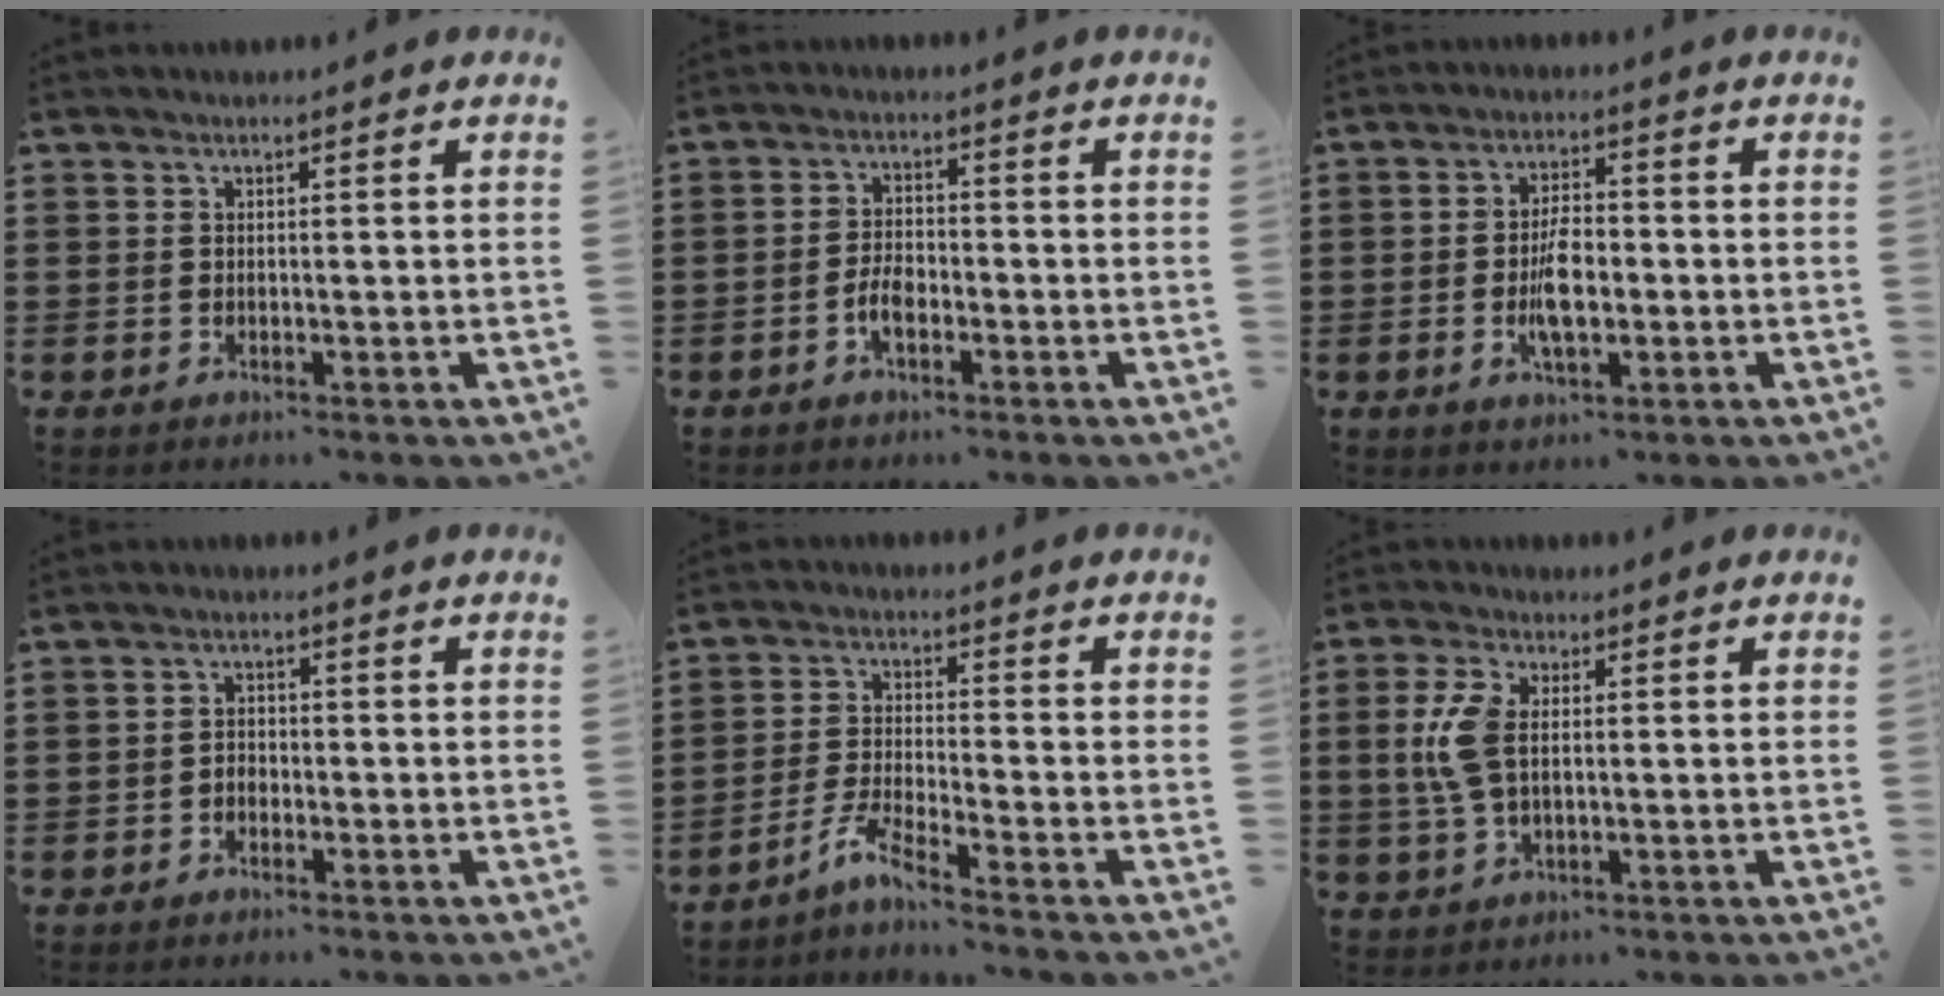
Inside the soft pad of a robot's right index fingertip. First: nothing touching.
{"total": 3.5, "force": [-1.6, 1.6, 2.7], "torque": [-0.064, -0.004, -0.033]}
{"total": 6.1, "force": [-1.1, 2.7, 5.4], "torque": [-0.114, 0.000, -0.023]}
{"total": 1.5, "force": [-1.0, 0.9, 0.7], "torque": [-0.018, -0.001, -0.020]}
{"total": 4.8, "force": [-4.2, -0.3, 2.4], "torque": [-0.064, -0.012, -0.087]}
{"total": 6.6, "force": [0.4, 3.5, 5.6], "torque": [-0.139, 0.003, 0.000]}